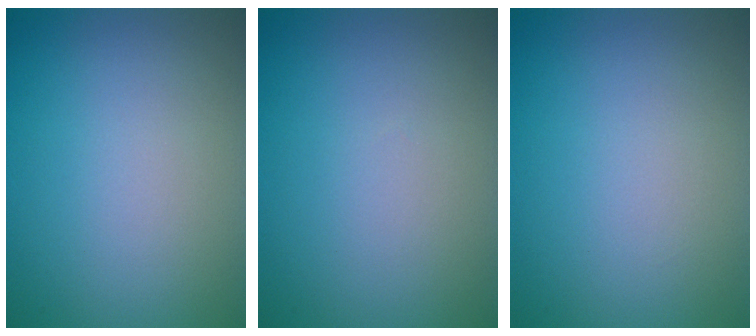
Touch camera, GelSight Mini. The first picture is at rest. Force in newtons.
{"total": 0.0}
{"total": 0.0}